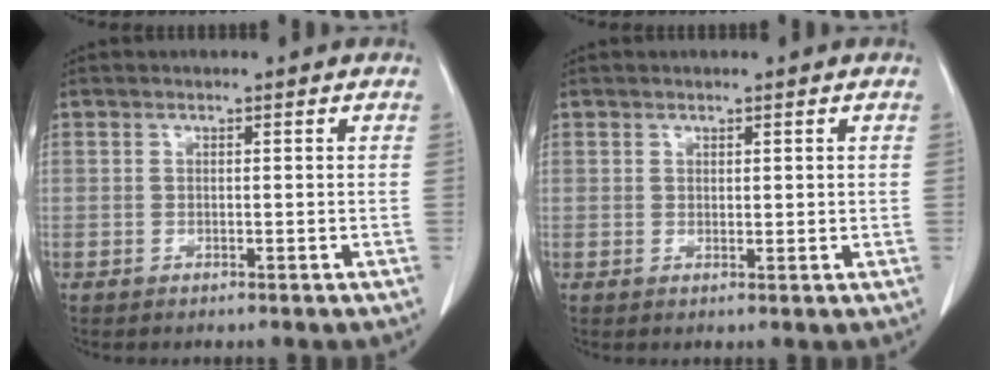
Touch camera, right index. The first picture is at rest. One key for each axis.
{"total": 0.8, "fx": 0.5, "fy": 0.6, "fz": 0.4, "tx": 0.003, "ty": -0.004, "tz": 0.007}